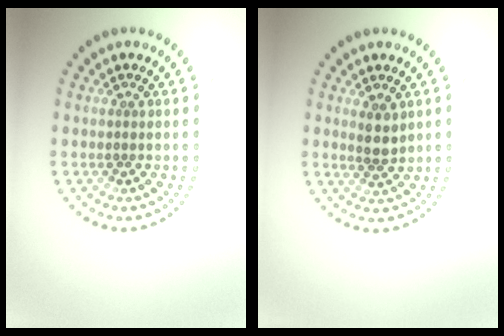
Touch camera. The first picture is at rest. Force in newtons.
{"total": 1.9, "press": 1.6, "slide": 0.9}